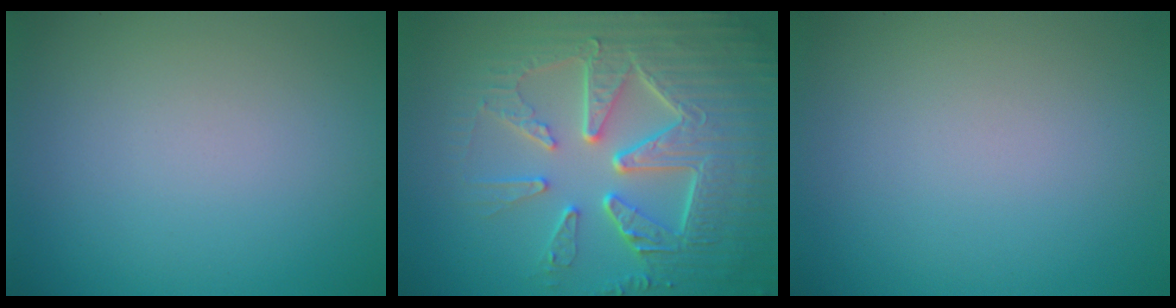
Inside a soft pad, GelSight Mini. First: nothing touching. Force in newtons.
{"total": 9.2, "press": 6.6, "slide": 6.4}
{"total": 0.0}